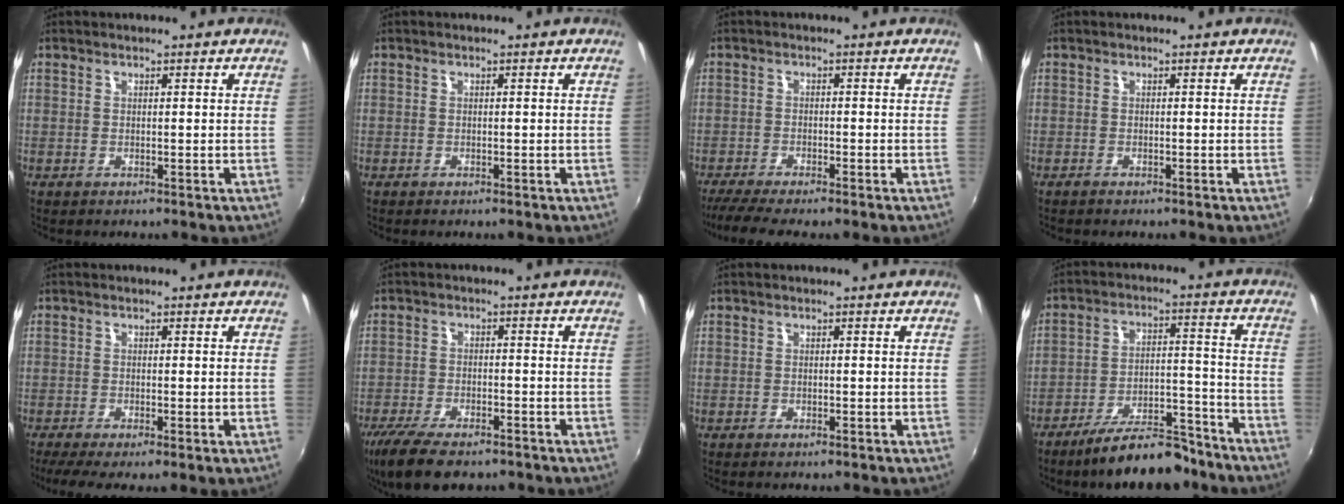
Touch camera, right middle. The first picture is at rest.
{"total": 0.0}
{"total": 7.2, "force": [-6.1, 0.3, 3.9], "torque": [-0.095, -0.024, -0.102]}
{"total": 0.7, "force": [-0.7, 0.1, 0.2], "torque": [-0.005, -0.003, -0.015]}
{"total": 5.2, "force": [-2.7, 0.6, 4.4], "torque": [-0.088, -0.022, -0.044]}
{"total": 12.0, "force": [-8.9, 4.1, 7.0], "torque": [-0.161, -0.035, -0.154]}
{"total": 0.7, "force": [-0.5, 0.1, 0.4], "torque": [-0.008, -0.001, -0.009]}
{"total": 14.4, "force": [-11.8, 4.3, 7.0], "torque": [-0.121, 0.021, -0.171]}